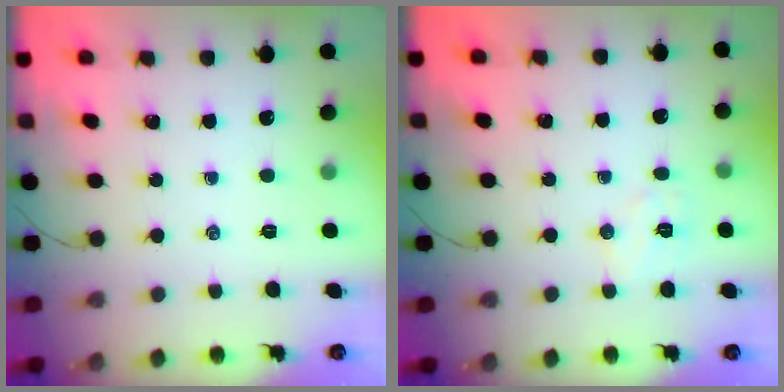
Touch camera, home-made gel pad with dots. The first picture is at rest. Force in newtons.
{"total": 5.7, "press": 5.6, "slide": 0.9}